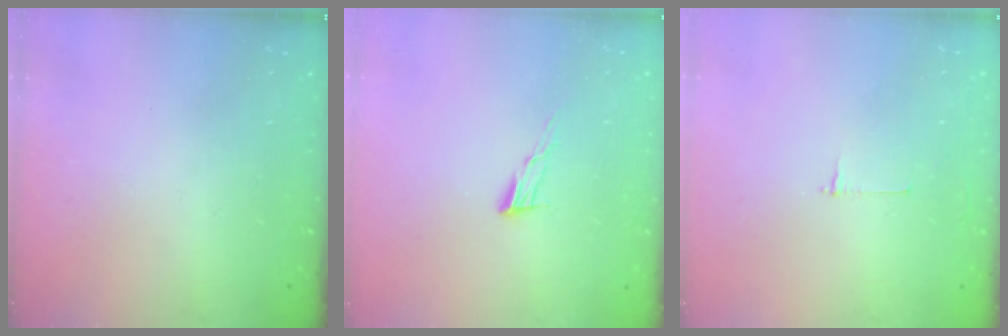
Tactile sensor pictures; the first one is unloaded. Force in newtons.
{"total": 6.9, "press": 6.8, "slide": 1.2}
{"total": 2.7, "press": 2.7, "slide": 0.3}